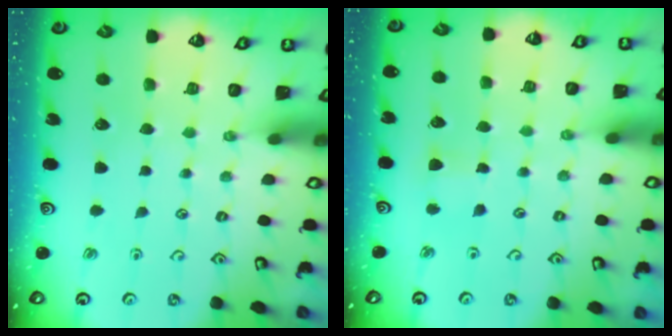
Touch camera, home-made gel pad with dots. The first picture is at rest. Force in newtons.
{"total": 2.8, "press": 2.8, "slide": 0.5}